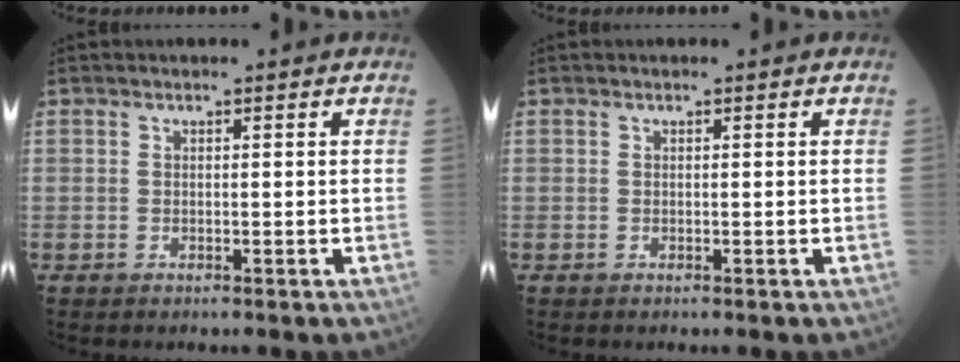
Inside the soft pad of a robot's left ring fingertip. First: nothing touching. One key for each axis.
{"total": 0.0}